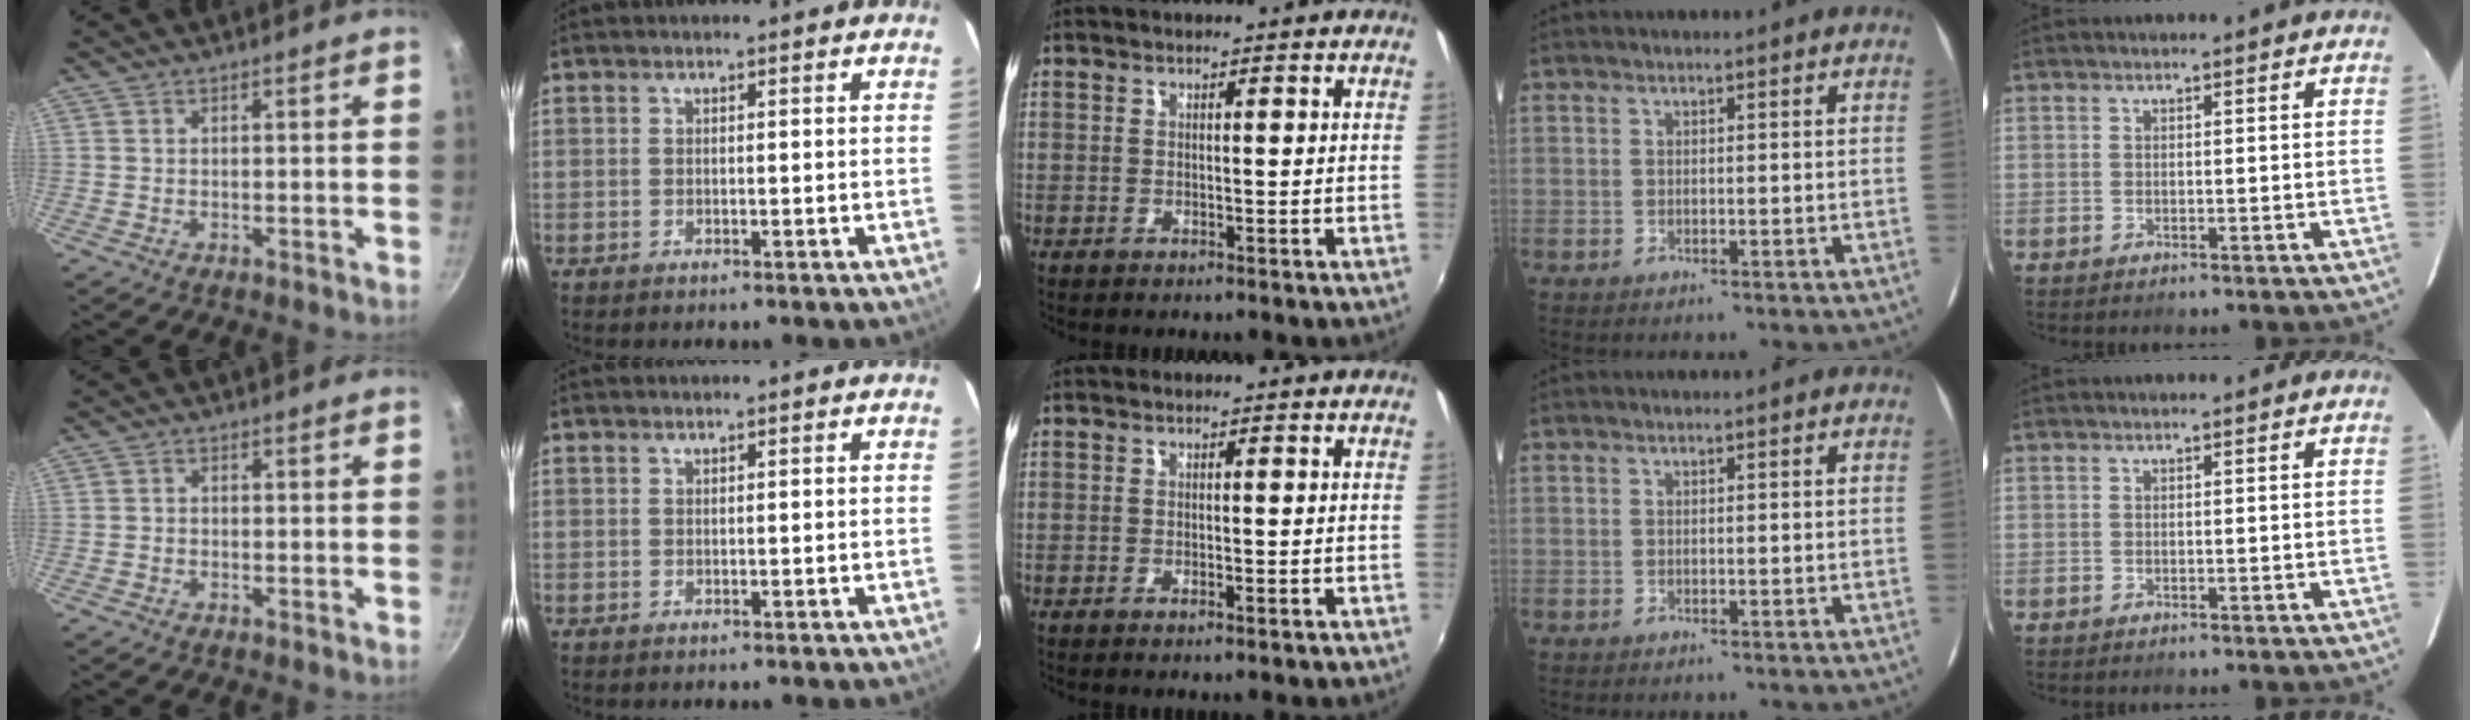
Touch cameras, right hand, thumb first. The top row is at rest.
{"thumb": {"total": 1.2, "force": [-0.5, 1.0, 0.6], "torque": [-0.012, 0.006, -0.012]}, "middle": {"total": 1.5, "force": [-1.0, 0.5, 1.1], "torque": [-0.018, -0.002, -0.015]}}